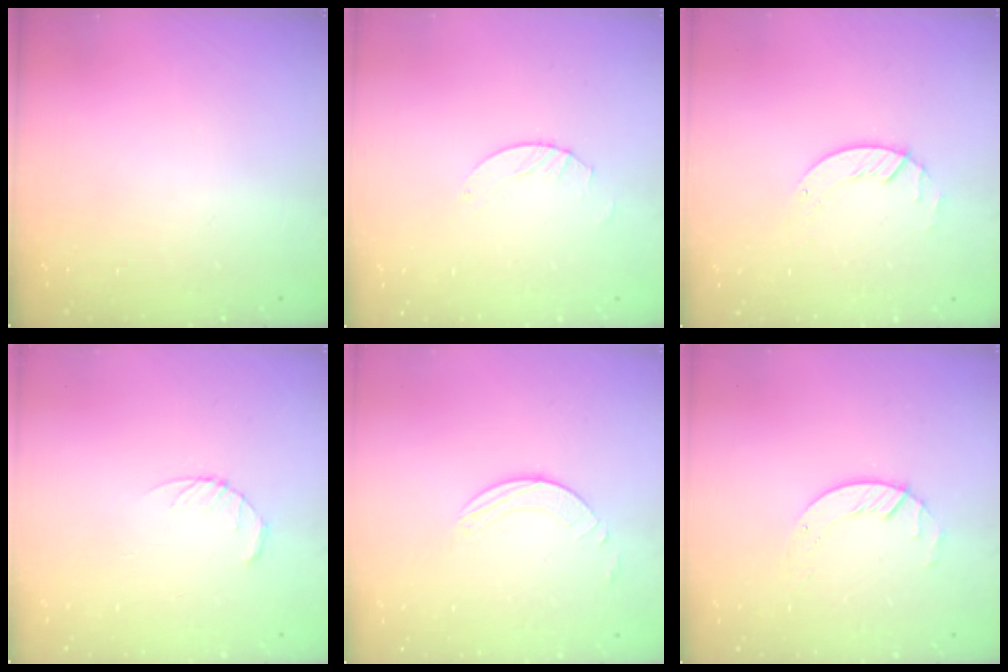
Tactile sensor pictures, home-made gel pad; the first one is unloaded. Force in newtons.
{"total": 2.0, "press": 2.0, "slide": 0.2}
{"total": 2.6, "press": 2.6, "slide": 0.3}
{"total": 3.2, "press": 3.2, "slide": 0.5}
{"total": 2.8, "press": 2.8, "slide": 0.2}
{"total": 3.3, "press": 3.3, "slide": 0.4}